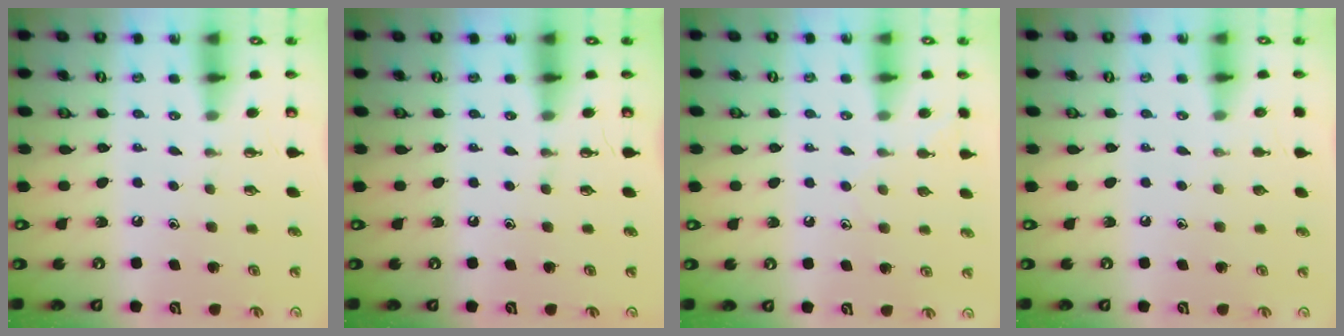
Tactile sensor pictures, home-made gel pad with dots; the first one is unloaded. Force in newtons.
{"total": 0.0}
{"total": 5.3, "press": 5.3, "slide": 0.6}
{"total": 0.0}